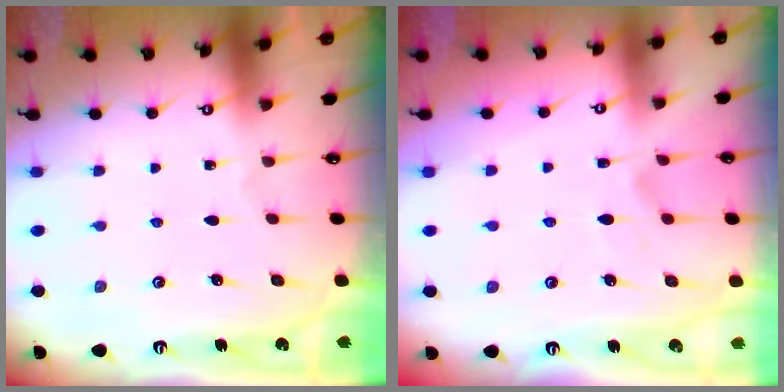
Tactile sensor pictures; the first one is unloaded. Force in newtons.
{"total": 1.8, "press": 1.4, "slide": 1.2}